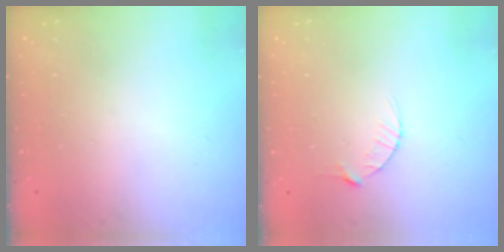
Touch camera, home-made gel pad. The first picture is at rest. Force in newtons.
{"total": 2.9, "press": 2.9, "slide": 0.4}